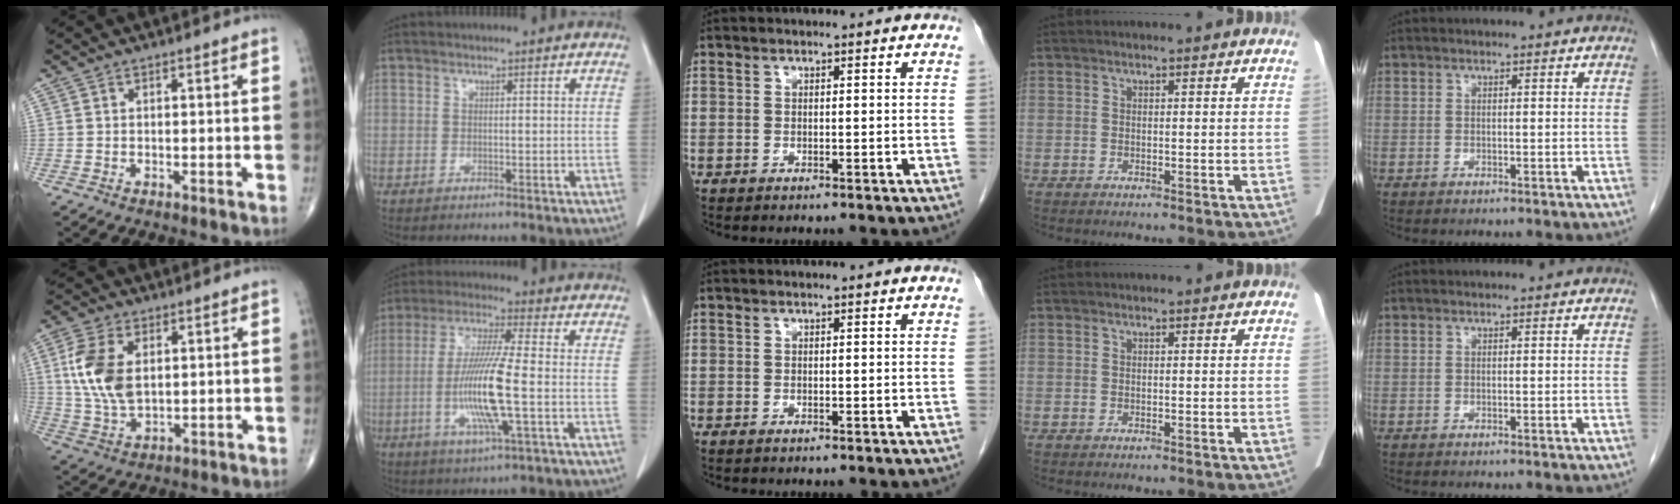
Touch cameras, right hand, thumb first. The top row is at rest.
{"thumb": {"total": 11.7, "force": [2.3, 6.9, 9.2], "torque": [-0.189, -0.007, 0.049]}, "index": {"total": 12.0, "force": [-2.2, 0.2, 11.8], "torque": [-0.239, -0.013, -0.049]}}